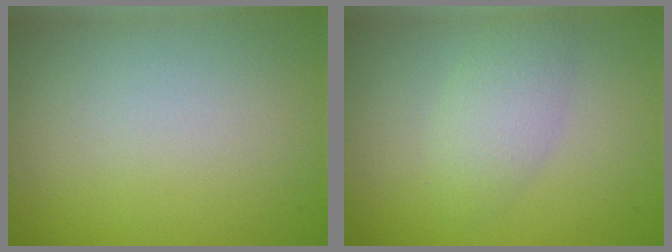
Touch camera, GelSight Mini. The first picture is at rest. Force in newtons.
{"total": 2.7, "press": 2.7, "slide": 0.1}